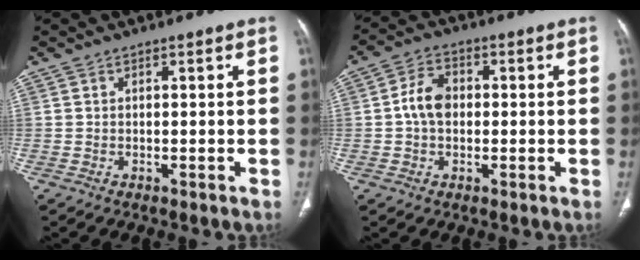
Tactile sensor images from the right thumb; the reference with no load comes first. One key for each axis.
{"total": 6.1, "fx": -0.1, "fy": 4.4, "fz": 4.2, "tx": -0.069, "ty": 0.014, "tz": -0.009}